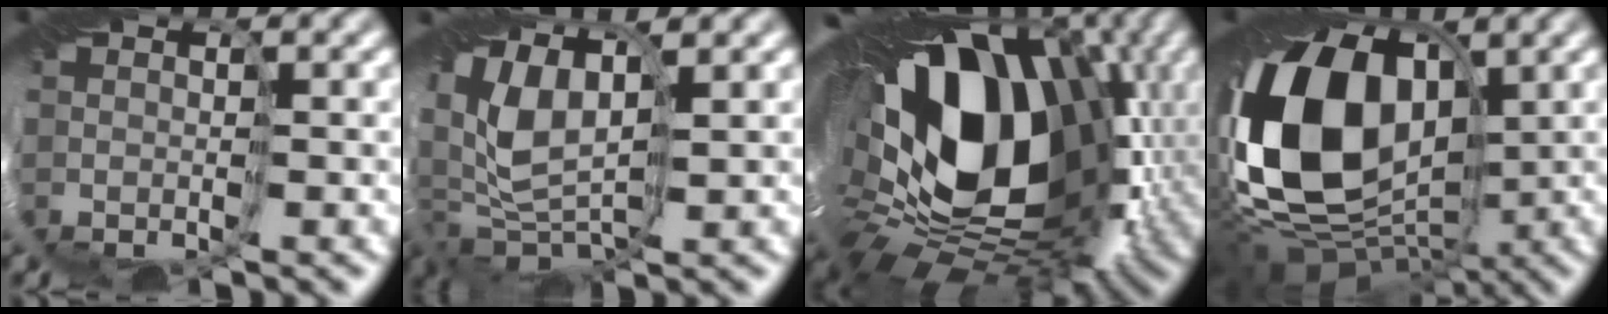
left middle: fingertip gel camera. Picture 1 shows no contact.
{"total": 7.5, "force": [0.4, 4.4, 6.1], "torque": [-0.147, 0.007, -0.002]}
{"total": 20.7, "force": [2.7, 13.8, 15.2], "torque": [-0.265, -0.045, 0.054]}
{"total": 17.2, "force": [0.6, 11.7, 12.6], "torque": [-0.272, 0.007, -0.008]}